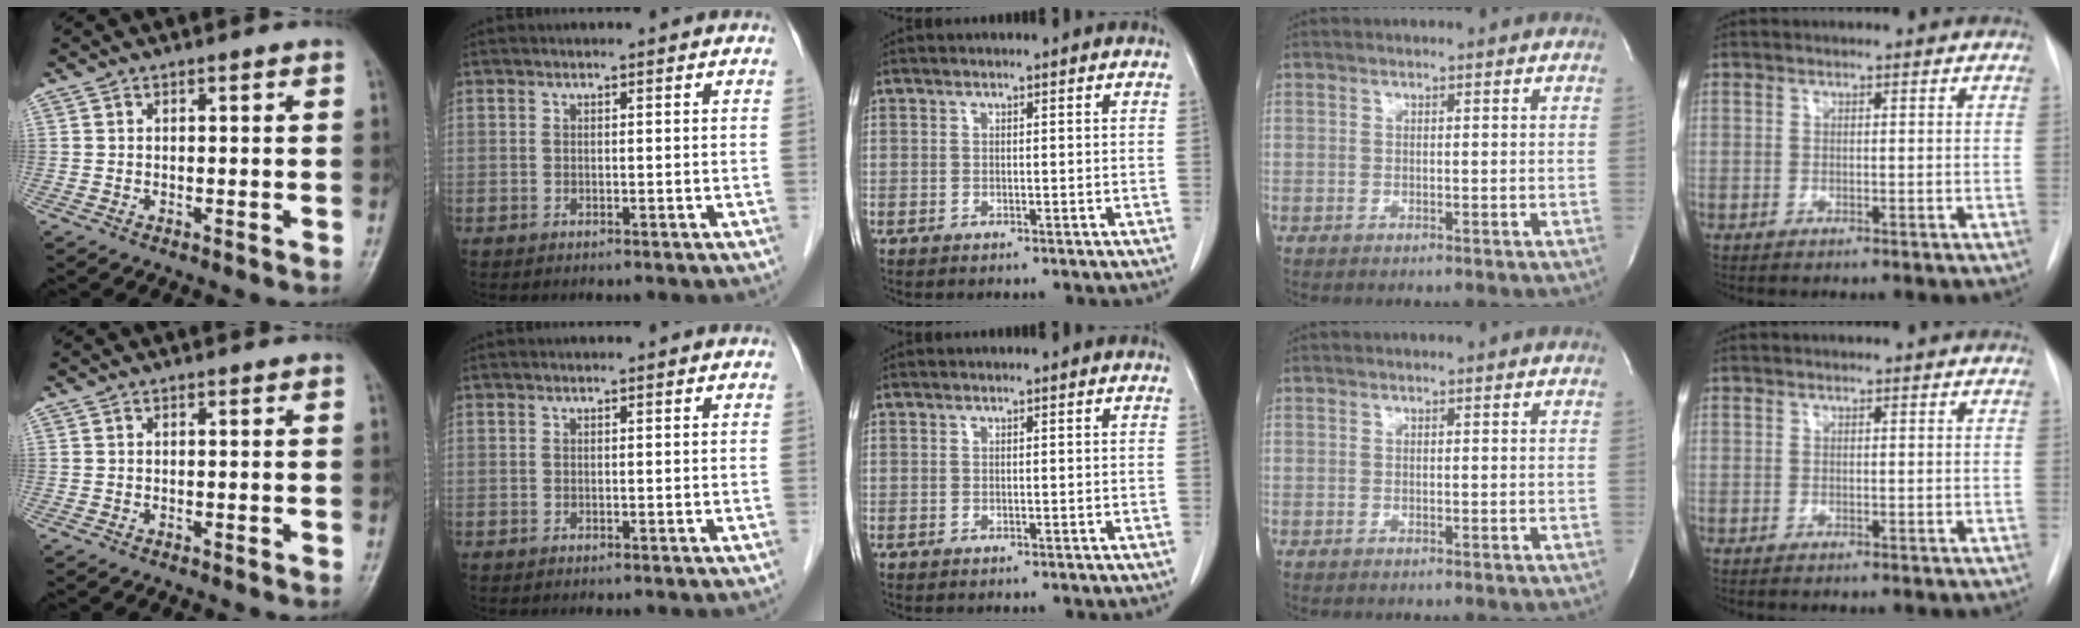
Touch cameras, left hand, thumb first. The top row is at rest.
{}